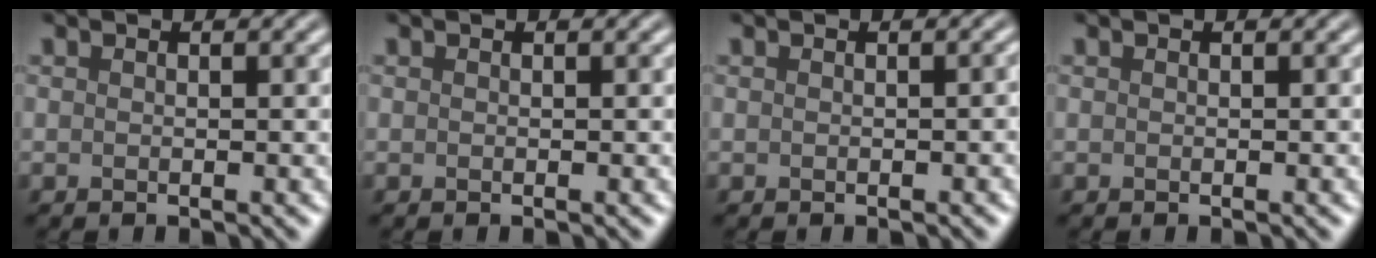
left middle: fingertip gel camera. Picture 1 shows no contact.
{"total": 0.0}
{"total": 0.5, "force": [-0.3, 0.1, 0.4], "torque": [-0.006, 0.001, -0.001]}
{"total": 0.0}